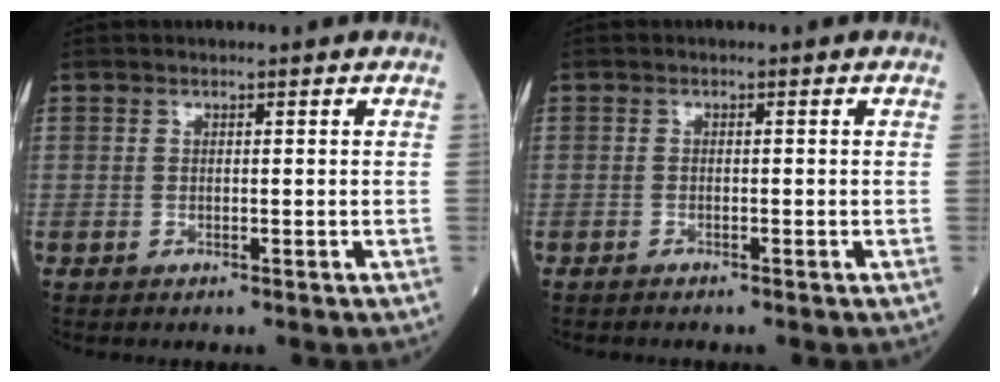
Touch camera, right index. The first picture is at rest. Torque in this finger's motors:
{"motor_torque": [-0.07, -0.04, -0.08, 0.01]}